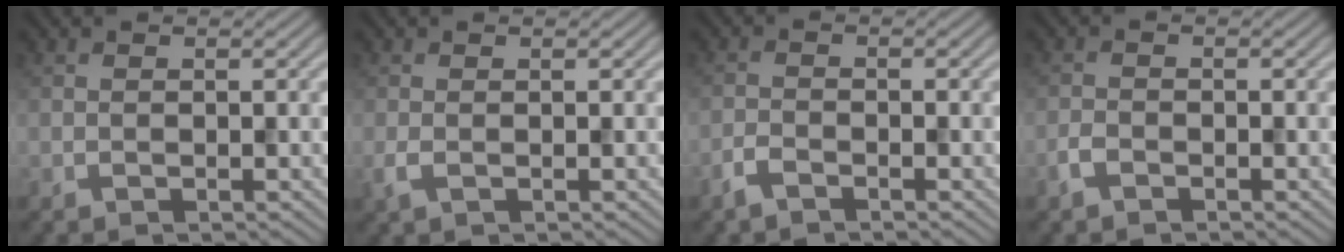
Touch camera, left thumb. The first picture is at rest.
{"total": 1.2, "force": [-0.2, 0.5, 1.1], "torque": [-0.030, -0.002, -0.006]}
{"total": 1.9, "force": [-1.5, 0.5, 1.1], "torque": [-0.027, -0.001, -0.038]}
{"total": 1.6, "force": [-1.1, 0.7, 0.8], "torque": [-0.018, 0.001, -0.028]}